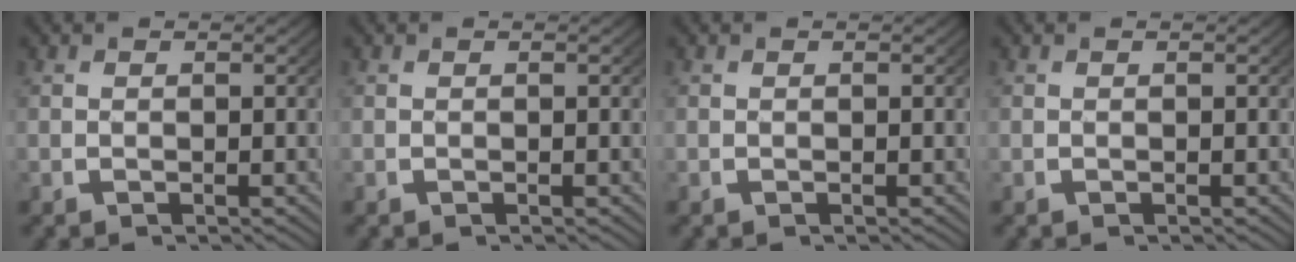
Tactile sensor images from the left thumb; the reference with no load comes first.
{"total": 0.0}
{"total": 0.0}
{"total": 0.0}